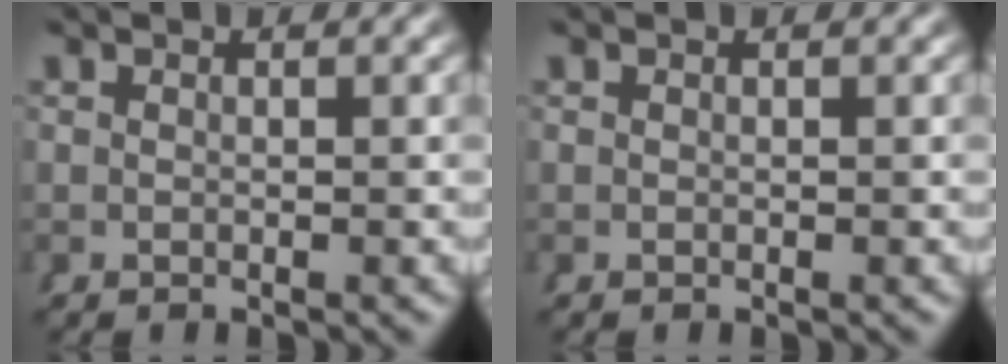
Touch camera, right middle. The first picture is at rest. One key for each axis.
{"total": 0.0}